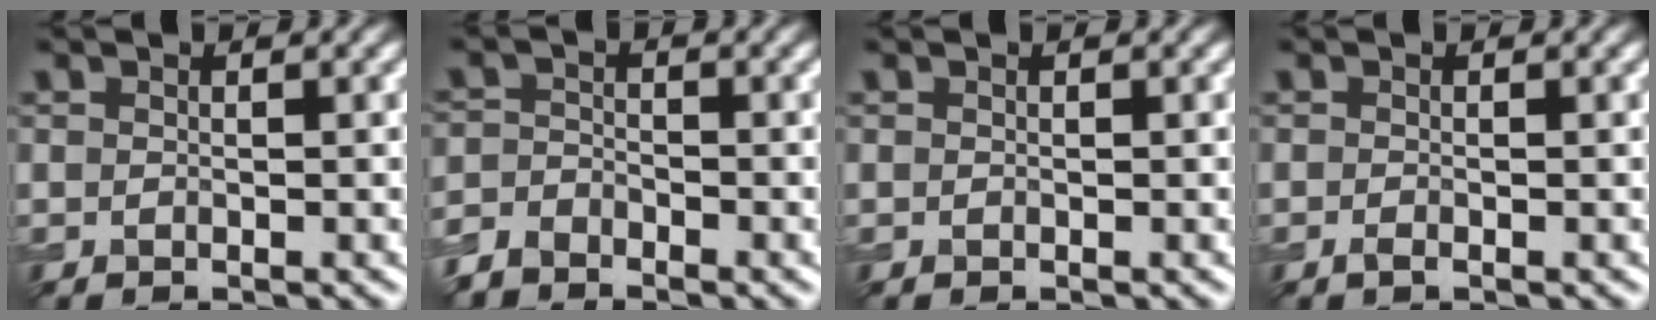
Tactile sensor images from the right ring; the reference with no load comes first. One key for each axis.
{"total": 2.4, "fx": -2.2, "fy": 0.9, "fz": 0.3, "tx": -0.006, "ty": 0.000, "tz": -0.054}
{"total": 0.0}
{"total": 0.6, "fx": -0.3, "fy": 0.1, "fz": 0.5, "tx": -0.009, "ty": -0.002, "tz": -0.005}